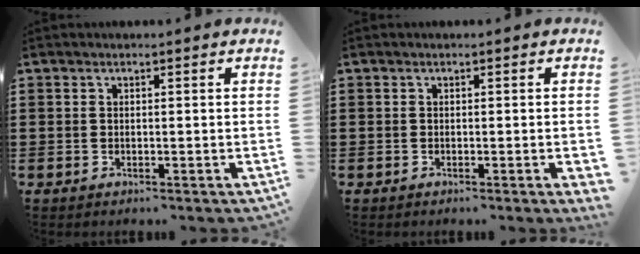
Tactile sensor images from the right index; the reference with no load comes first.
{"total": 1.1, "force": [-0.3, -0.1, 1.1], "torque": [-0.017, -0.004, -0.006]}